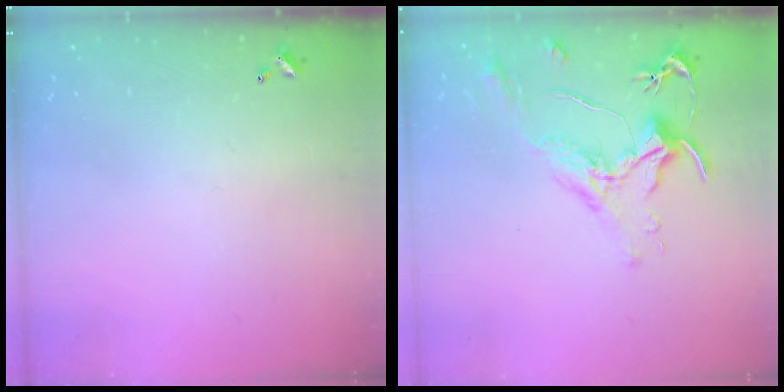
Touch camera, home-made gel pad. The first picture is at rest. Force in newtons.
{"total": 1.6, "press": 1.5, "slide": 0.7}